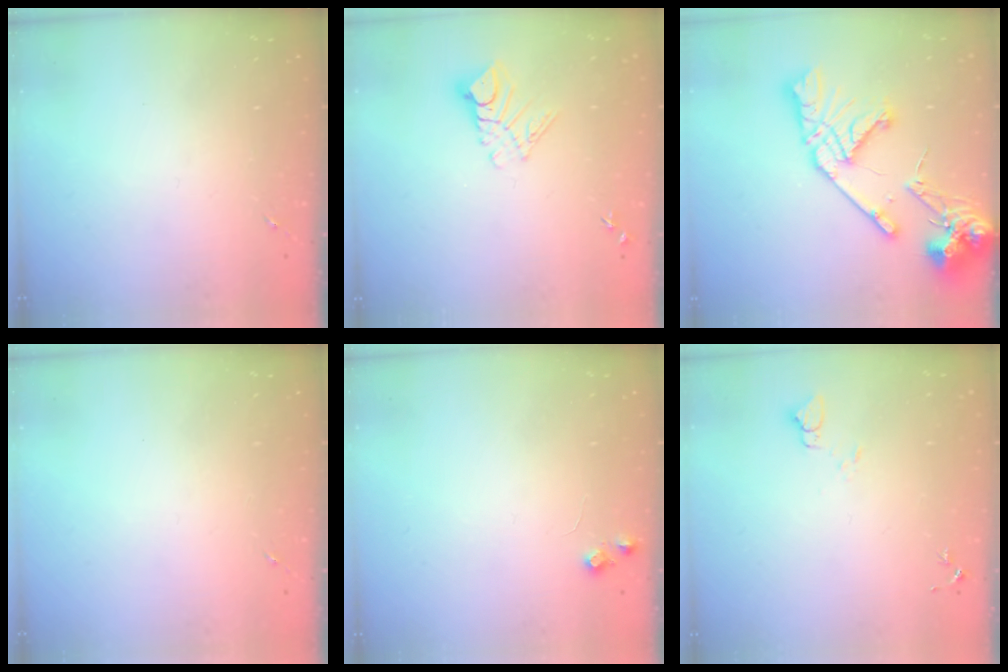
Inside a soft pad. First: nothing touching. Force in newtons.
{"total": 8.9, "press": 8.9, "slide": 0.8}
{"total": 20.9, "press": 20.7, "slide": 2.5}
{"total": 0.0}
{"total": 5.7, "press": 5.6, "slide": 0.9}
{"total": 3.9, "press": 3.9, "slide": 0.4}